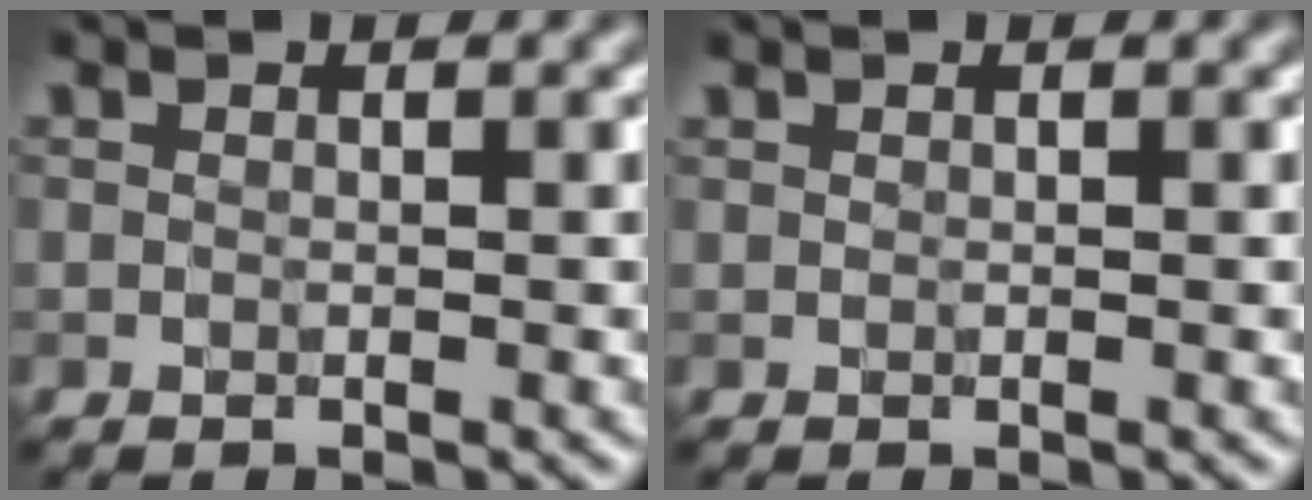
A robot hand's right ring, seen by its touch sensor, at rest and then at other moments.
{"total": 0.0}